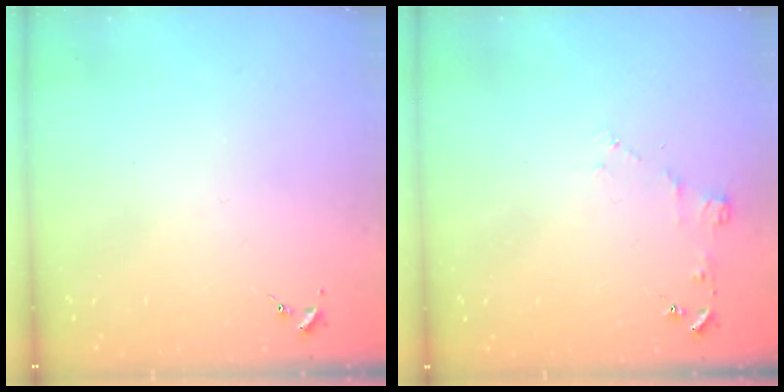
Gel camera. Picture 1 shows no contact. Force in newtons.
{"total": 4.0, "press": 3.9, "slide": 0.5}